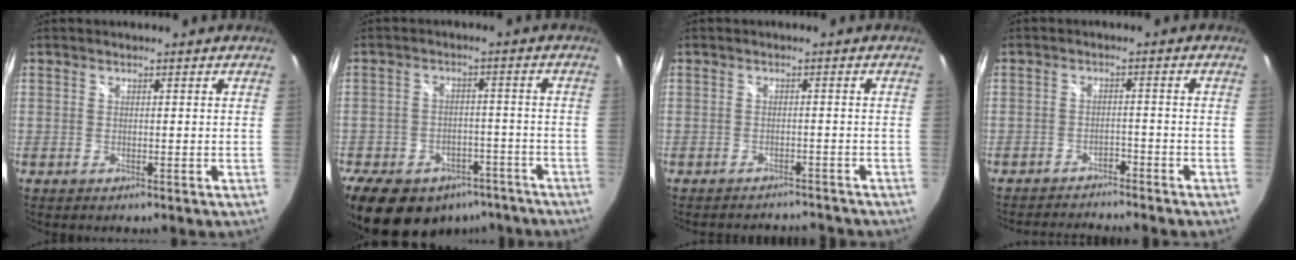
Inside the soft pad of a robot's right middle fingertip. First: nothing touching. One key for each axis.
{"total": 18.8, "fx": -12.9, "fy": 11.0, "fz": 8.1, "tx": -0.191, "ty": 0.003, "tz": -0.168}
{"total": 7.3, "fx": -6.8, "fy": 2.0, "fz": 1.9, "tx": -0.041, "ty": 0.000, "tz": -0.086}
{"total": 7.6, "fx": -7.3, "fy": 0.8, "fz": 2.2, "tx": -0.053, "ty": -0.001, "tz": -0.105}